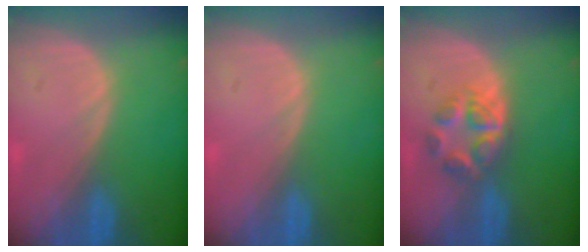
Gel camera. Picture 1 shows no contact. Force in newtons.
{"total": 0.0}
{"total": 5.4, "press": 5.2, "slide": 1.5}